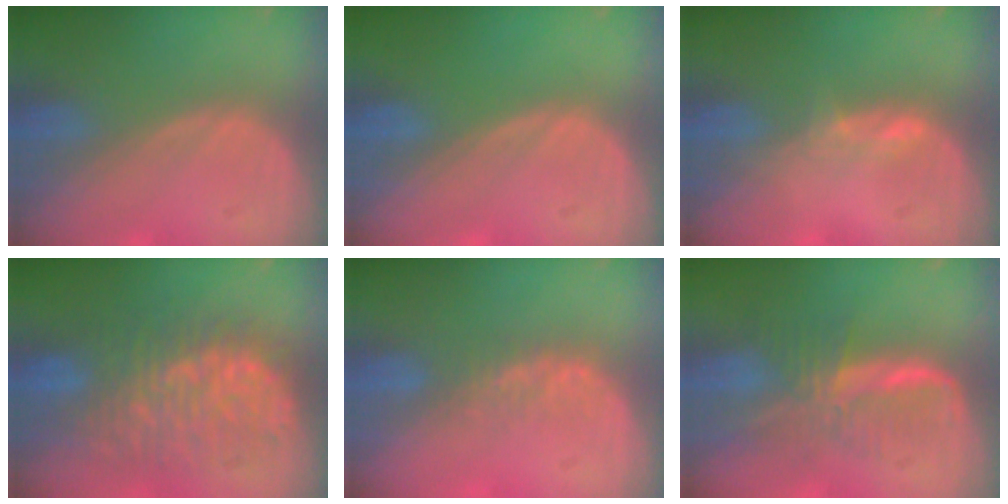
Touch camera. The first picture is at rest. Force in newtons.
{"total": 0.0}
{"total": 1.6, "press": 1.5, "slide": 0.6}
{"total": 12.0, "press": 11.9, "slide": 1.3}
{"total": 2.8, "press": 2.4, "slide": 1.5}
{"total": 7.9, "press": 6.9, "slide": 3.9}